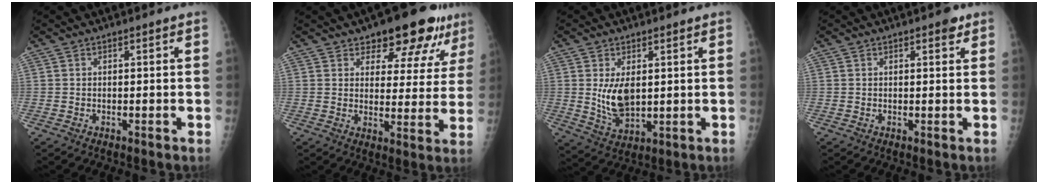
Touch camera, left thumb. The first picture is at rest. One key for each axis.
{"total": 13.4, "fx": 9.5, "fy": 6.3, "fz": 7.1, "tx": -0.036, "ty": -0.044, "tz": 0.118}
{"total": 7.1, "fx": 1.2, "fy": 4.0, "fz": 5.8, "tx": -0.099, "ty": -0.020, "tz": 0.035}
{"total": 1.9, "fx": 1.2, "fy": 0.8, "fz": 1.3, "tx": -0.010, "ty": -0.003, "tz": 0.013}